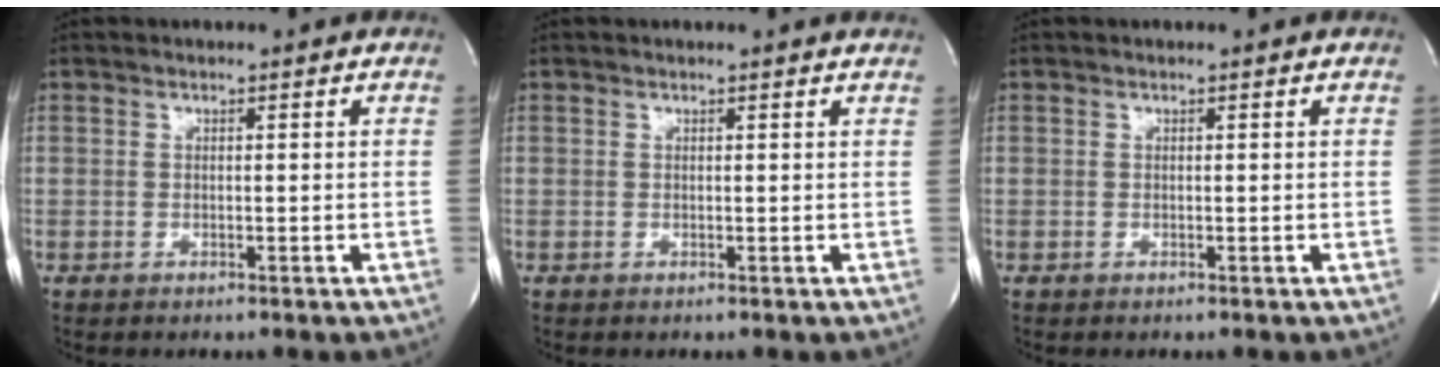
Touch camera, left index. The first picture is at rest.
{"total": 1.1, "force": [1.1, -0.2, 0.2], "torque": [-0.015, -0.008, 0.005]}
{"total": 0.0}